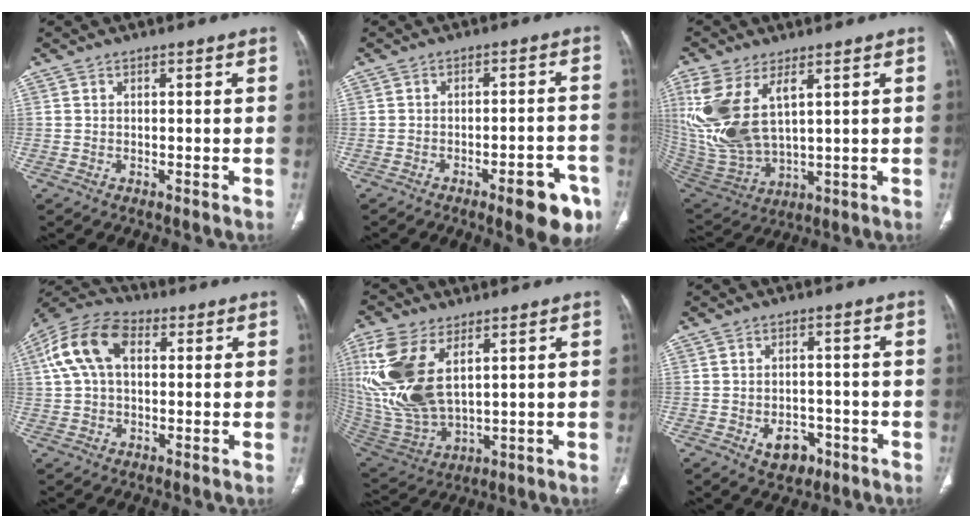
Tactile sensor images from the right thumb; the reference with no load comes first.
{"total": 9.9, "force": [-5.4, 3.1, 7.7], "torque": [-0.077, 0.027, -0.063]}
{"total": 16.3, "force": [5.3, 8.2, 13.1], "torque": [-0.289, -0.016, 0.125]}
{"total": 12.7, "force": [3.2, 8.0, 9.3], "torque": [-0.186, 0.031, 0.054]}
{"total": 19.0, "force": [6.1, 9.9, 14.9], "torque": [-0.335, -0.024, 0.133]}
{"total": 5.5, "force": [-2.4, 3.9, 3.1], "torque": [-0.030, 0.015, -0.027]}